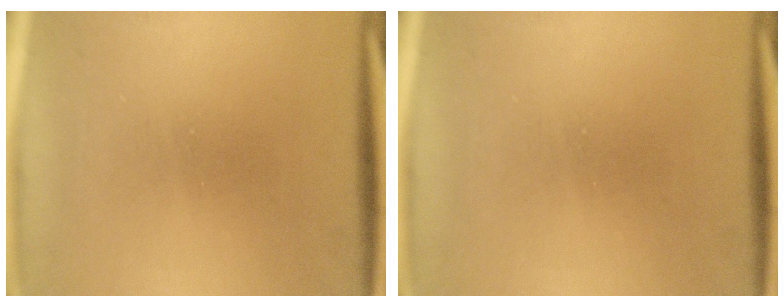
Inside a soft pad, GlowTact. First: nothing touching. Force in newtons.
{"total": 0.0}